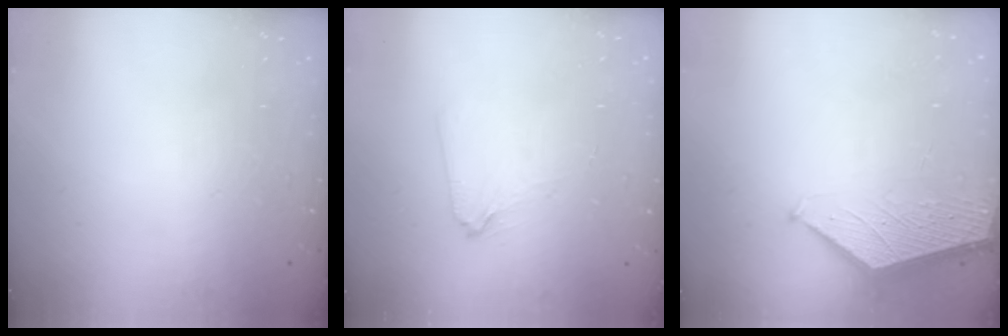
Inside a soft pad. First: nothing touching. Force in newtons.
{"total": 1.8, "press": 1.7, "slide": 0.4}
{"total": 1.8, "press": 1.8, "slide": 0.2}